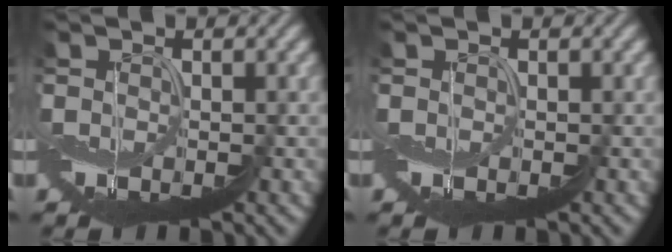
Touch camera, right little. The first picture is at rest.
{"total": 0.0}